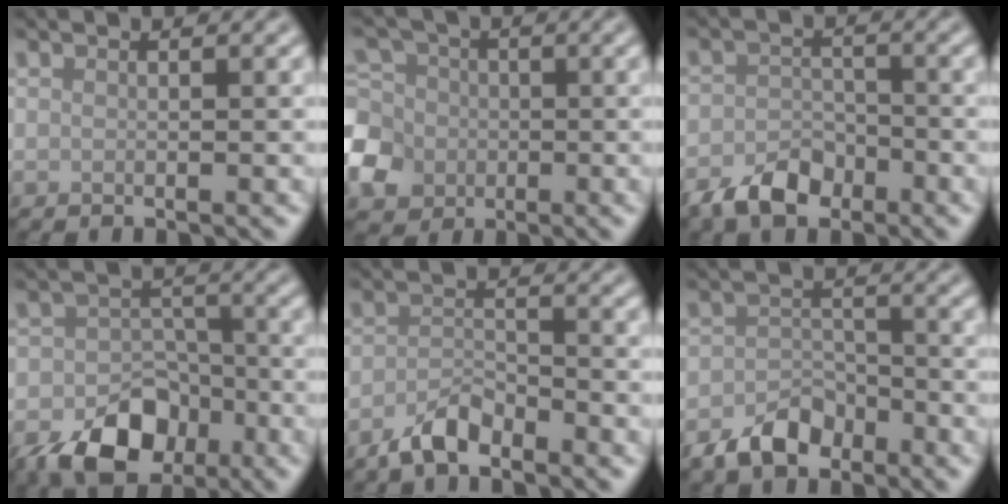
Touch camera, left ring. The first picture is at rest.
{"total": 5.5, "force": [-1.9, 4.6, 2.4], "torque": [-0.057, 0.005, -0.053]}
{"total": 4.2, "force": [-2.8, 2.5, 1.9], "torque": [-0.031, -0.002, -0.057]}
{"total": 7.3, "force": [-4.4, 4.7, 3.6], "torque": [-0.054, -0.008, -0.074]}
{"total": 3.2, "force": [-2.6, 1.1, 1.5], "torque": [-0.031, 0.004, -0.056]}
{"total": 4.0, "force": [-2.8, 2.2, 1.7], "torque": [-0.026, 0.001, -0.055]}